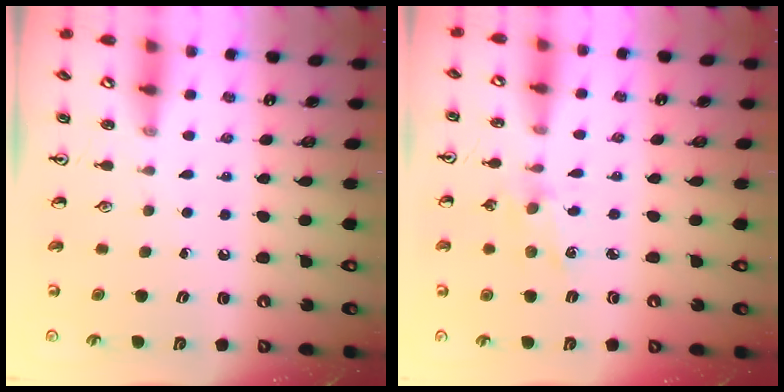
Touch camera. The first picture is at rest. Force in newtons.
{"total": 2.5, "press": 2.4, "slide": 0.4}